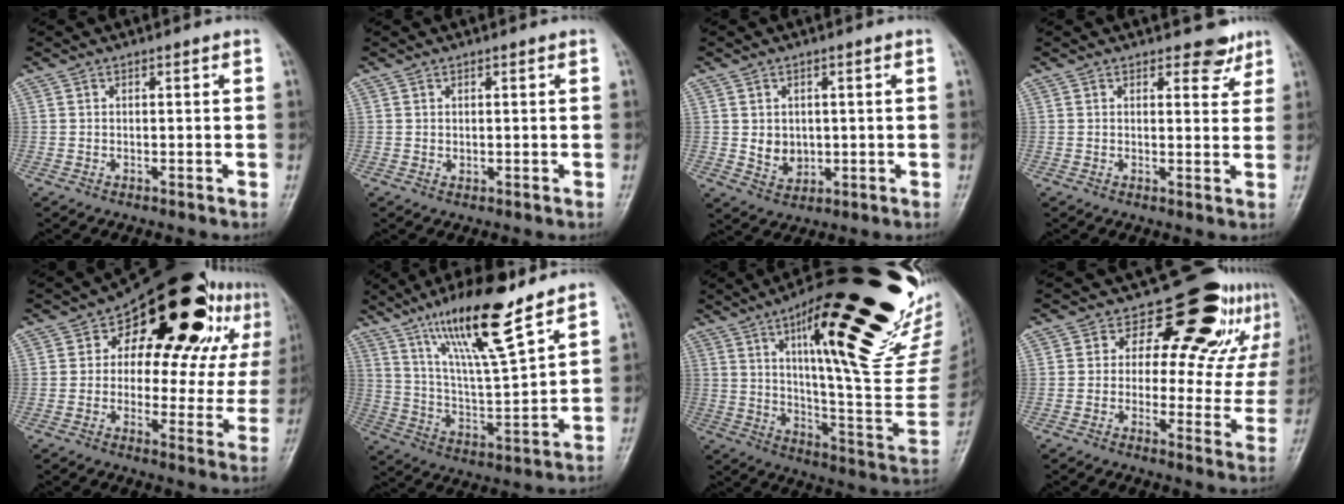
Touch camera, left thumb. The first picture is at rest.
{"total": 1.2, "force": [0.6, 0.6, 0.9], "torque": [-0.009, -0.003, 0.011]}
{"total": 4.6, "force": [0.3, 3.9, 2.6], "torque": [-0.025, -0.009, 0.018]}
{"total": 4.1, "force": [3.1, 2.1, 1.7], "torque": [0.003, -0.021, 0.037]}
{"total": 23.0, "force": [9.6, 12.2, 16.9], "torque": [-0.171, 0.007, 0.132]}
{"total": 17.5, "force": [11.8, 2.8, 12.6], "torque": [-0.211, -0.061, 0.217]}
{"total": 34.2, "force": [17.5, 8.7, 28.1], "torque": [-0.324, -0.039, 0.270]}
{"total": 16.6, "force": [11.0, 8.9, 8.6], "torque": [-0.047, -0.059, 0.121]}